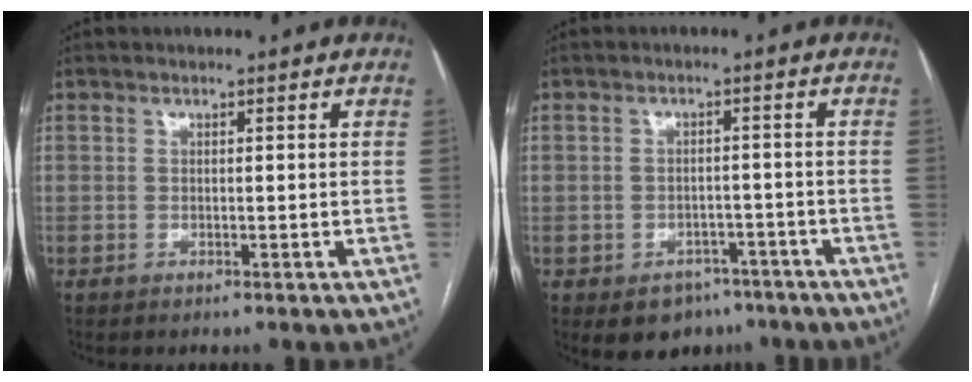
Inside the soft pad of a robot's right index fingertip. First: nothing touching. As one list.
[{"total": 6.6, "force": [-4.3, 4.8, 1.6], "torque": [-0.010, 0.014, -0.053]}]